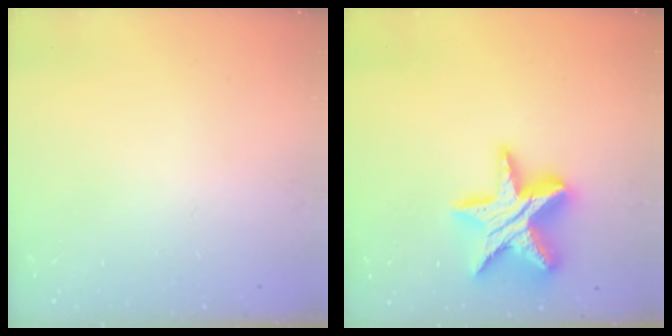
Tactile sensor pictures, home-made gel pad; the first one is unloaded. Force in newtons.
{"total": 24.8, "press": 24.7, "slide": 2.2}